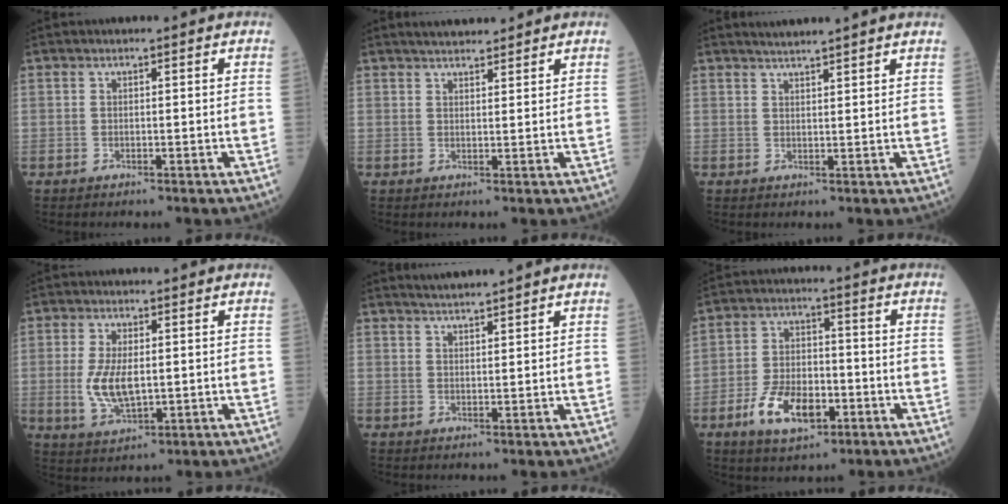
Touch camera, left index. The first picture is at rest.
{"total": 4.3, "force": [4.0, 0.8, 1.5], "torque": [-0.020, 0.021, 0.062]}
{"total": 3.7, "force": [3.4, -0.7, 1.4], "torque": [-0.022, 0.014, 0.051]}
{"total": 6.6, "force": [-0.2, 2.9, 6.0], "torque": [-0.131, -0.007, 0.001]}
{"total": 3.3, "force": [3.1, -0.6, 1.0], "torque": [-0.017, 0.010, 0.055]}
{"total": 9.6, "force": [-4.4, 4.8, 7.1], "torque": [-0.141, 0.002, -0.075]}